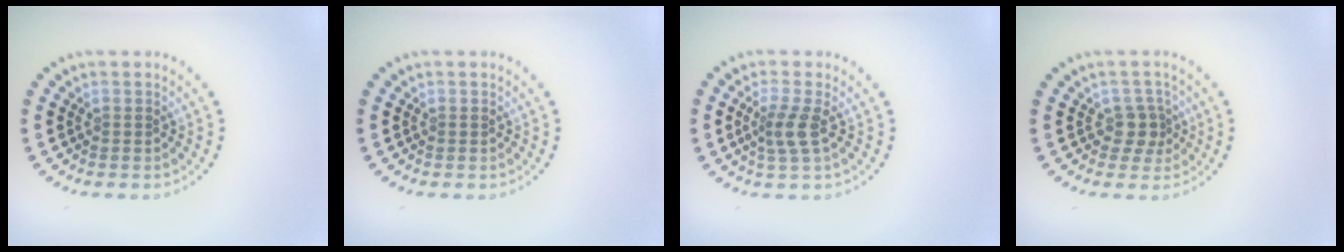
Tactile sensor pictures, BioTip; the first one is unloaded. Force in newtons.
{"total": 0.0}
{"total": 2.5, "press": 1.9, "slide": 1.6}
{"total": 2.1, "press": 1.7, "slide": 1.2}